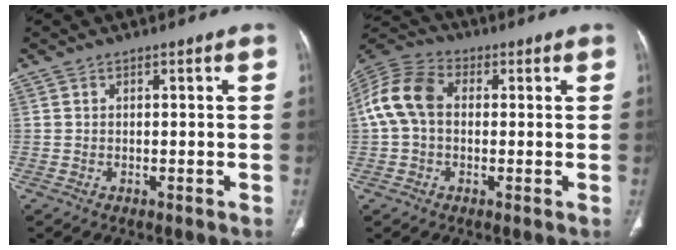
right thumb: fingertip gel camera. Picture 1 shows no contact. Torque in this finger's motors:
{"motor_torque": [-0.53, 0.81, 0.57, -0.21, 0.10]}